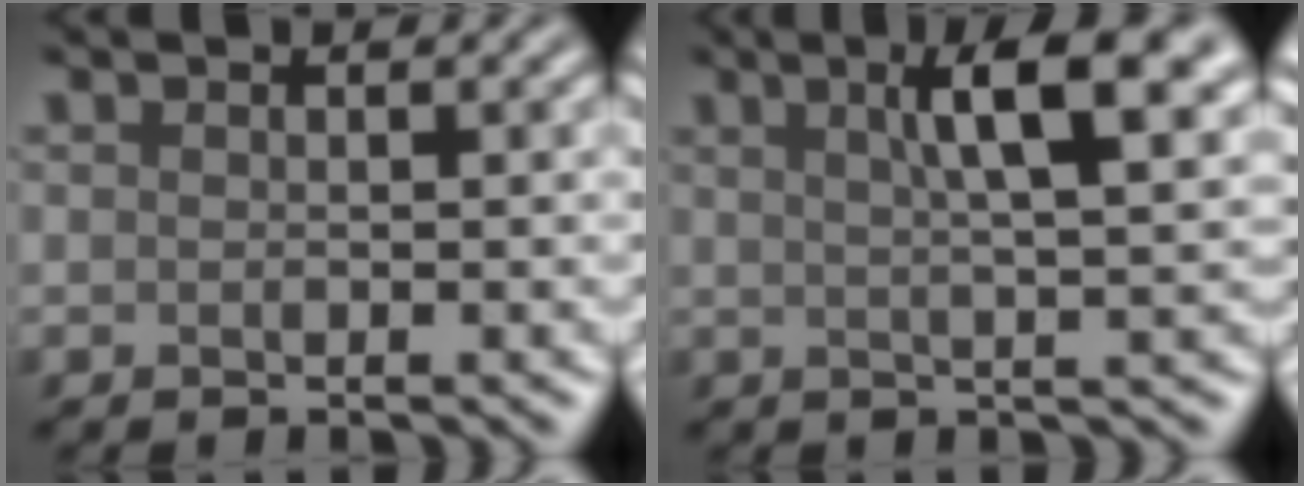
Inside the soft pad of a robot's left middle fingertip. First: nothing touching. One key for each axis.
{"total": 6.4, "fx": 2.5, "fy": 1.5, "fz": 5.8, "tx": -0.066, "ty": 0.005, "tz": 0.032}